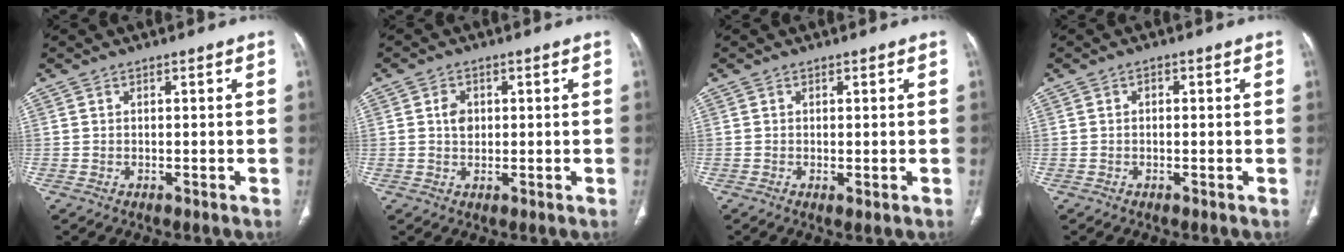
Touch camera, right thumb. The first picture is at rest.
{"total": 3.2, "force": [0.6, 2.4, 2.0], "torque": [-0.026, 0.000, 0.010]}
{"total": 1.0, "force": [-0.2, 0.4, 1.0], "torque": [-0.022, -0.006, -0.002]}
{"total": 1.2, "force": [0.2, 0.7, 0.9], "torque": [-0.016, 0.007, 0.004]}